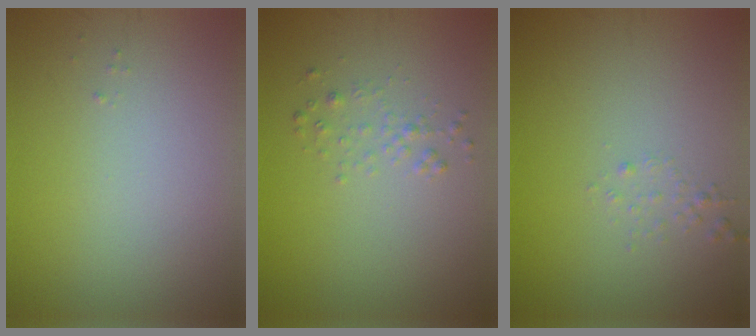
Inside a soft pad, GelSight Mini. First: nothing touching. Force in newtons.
{"total": 1.0, "press": 1.0, "slide": 0.1}
{"total": 0.8, "press": 0.8, "slide": 0.1}